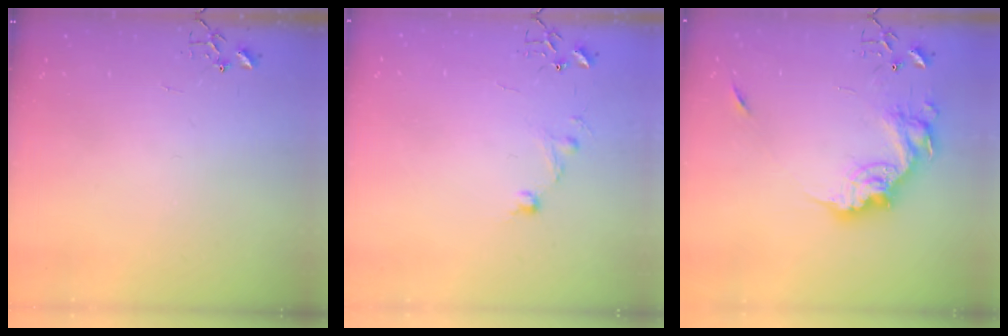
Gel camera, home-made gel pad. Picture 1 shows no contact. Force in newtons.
{"total": 9.6, "press": 9.6, "slide": 0.8}
{"total": 17.5, "press": 17.4, "slide": 1.9}